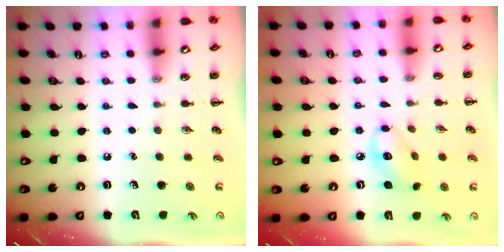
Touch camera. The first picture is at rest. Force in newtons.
{"total": 7.6, "press": 7.6, "slide": 0.7}